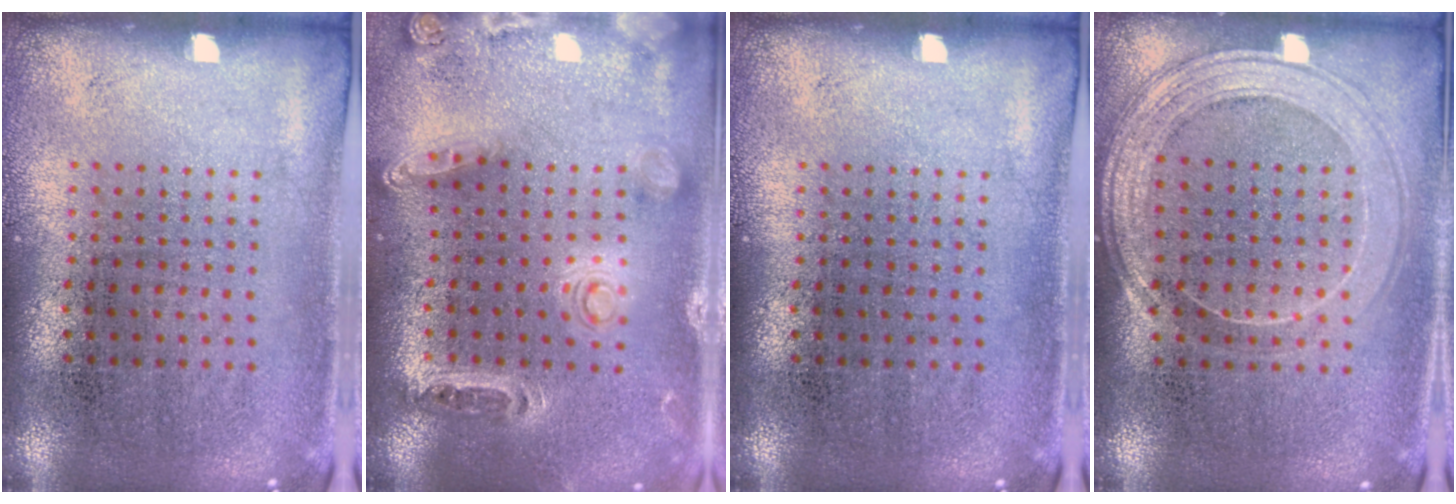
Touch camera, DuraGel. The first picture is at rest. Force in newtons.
{"total": 1.3, "press": 1.3, "slide": 0.3}
{"total": 0.0}
{"total": 1.6, "press": 1.5, "slide": 0.6}